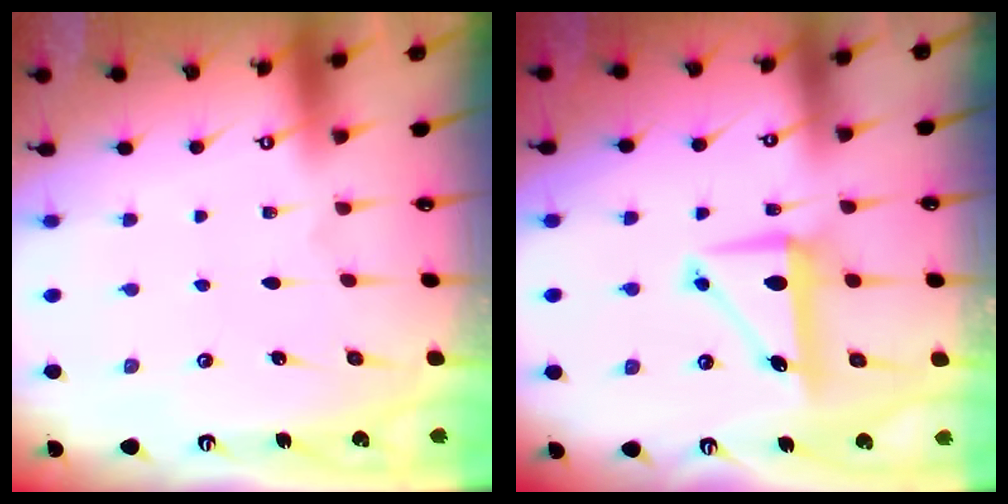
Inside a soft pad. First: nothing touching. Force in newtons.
{"total": 8.3, "press": 8.1, "slide": 1.4}